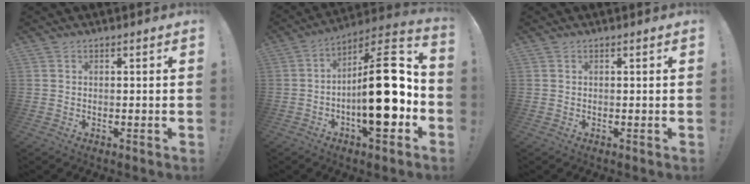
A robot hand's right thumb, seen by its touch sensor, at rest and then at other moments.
{"total": 23.3, "force": [-3.5, 8.2, 21.5], "torque": [-0.325, 0.028, -0.053]}
{"total": 0.0}